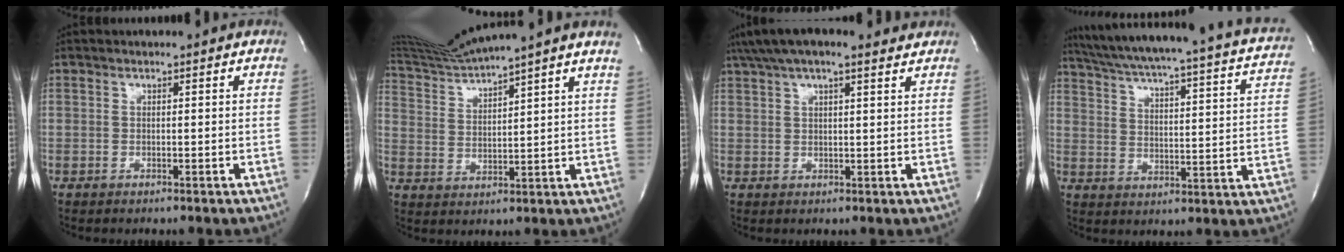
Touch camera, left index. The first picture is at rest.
{"total": 10.5, "force": [9.5, -2.9, 3.3], "torque": [-0.068, -0.017, 0.161]}
{"total": 11.9, "force": [9.4, 2.7, 6.7], "torque": [-0.125, 0.043, 0.139]}
{"total": 26.6, "force": [22.7, 2.4, 13.6], "torque": [-0.209, -0.038, 0.281]}